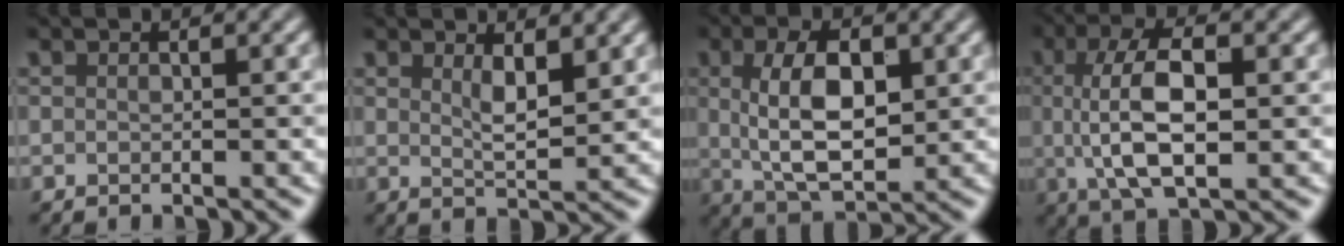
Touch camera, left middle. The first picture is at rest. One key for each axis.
{"total": 2.5, "fx": 1.4, "fy": 0.6, "fz": 2.0, "tx": -0.033, "ty": -0.008, "tz": 0.028}
{"total": 7.2, "fx": 1.0, "fy": 3.5, "fz": 6.2, "tx": -0.116, "ty": 0.000, "tz": 0.020}
{"total": 7.7, "fx": 0.3, "fy": 3.0, "fz": 7.1, "tx": -0.136, "ty": 0.004, "tz": 0.002}